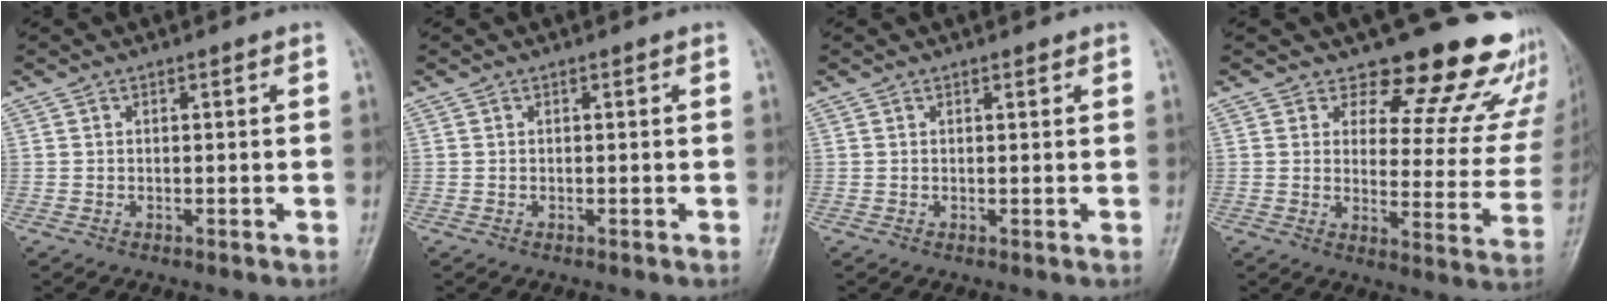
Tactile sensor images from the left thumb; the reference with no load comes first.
{"total": 0.0}
{"total": 0.8, "force": [0.6, 0.3, 0.5], "torque": [-0.008, -0.003, 0.008]}
{"total": 17.2, "force": [14.7, 6.6, 6.1], "torque": [-0.012, -0.123, 0.162]}